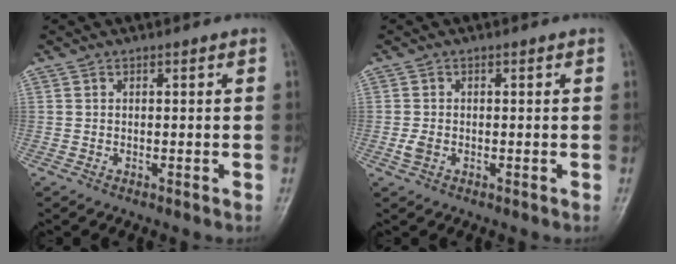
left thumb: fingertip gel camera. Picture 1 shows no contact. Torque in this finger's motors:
{"motor_torque": [-0.23, 0.40, 0.39, 0.14, 0.00]}